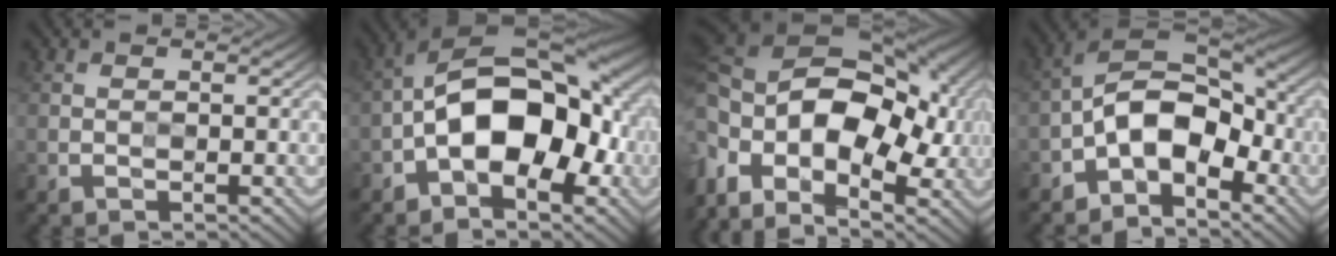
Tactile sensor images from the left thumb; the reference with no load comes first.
{"total": 14.8, "force": [-2.3, 8.3, 12.1], "torque": [-0.186, 0.009, -0.055]}
{"total": 17.9, "force": [-0.6, 11.8, 13.4], "torque": [-0.268, -0.028, 0.032]}
{"total": 10.1, "force": [-3.9, 5.7, 7.4], "torque": [-0.124, 0.007, -0.088]}